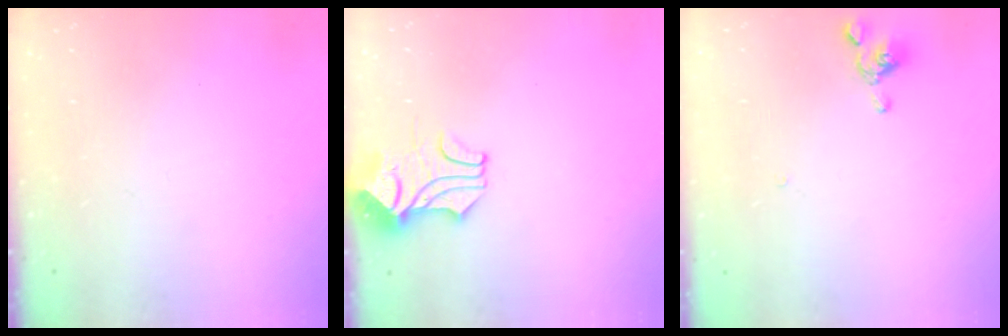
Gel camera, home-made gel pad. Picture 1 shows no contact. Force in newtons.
{"total": 1.7, "press": 1.3, "slide": 1.1}
{"total": 2.3, "press": 2.3, "slide": 0.5}